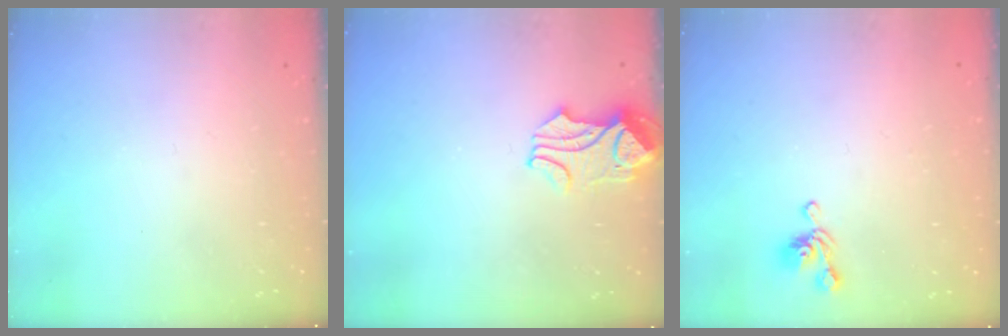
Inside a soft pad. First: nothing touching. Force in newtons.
{"total": 2.1, "press": 1.8, "slide": 1.0}
{"total": 4.8, "press": 4.8, "slide": 0.2}